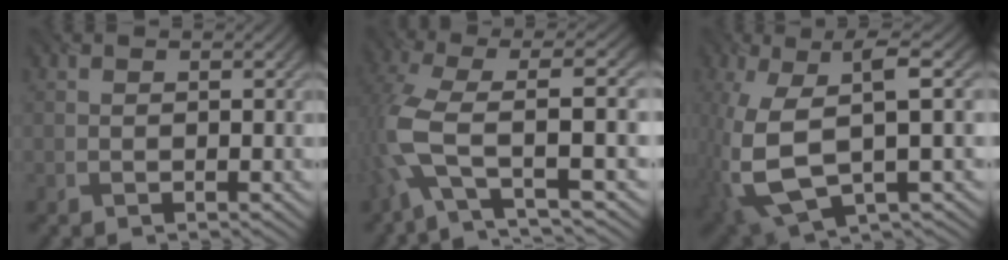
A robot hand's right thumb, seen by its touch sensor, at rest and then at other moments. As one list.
[{"total": 9.7, "force": [-0.9, 3.3, 9.0], "torque": [-0.185, 0.013, -0.039]}, {"total": 12.0, "force": [-0.6, 5.1, 10.9], "torque": [-0.263, -0.021, -0.003]}]